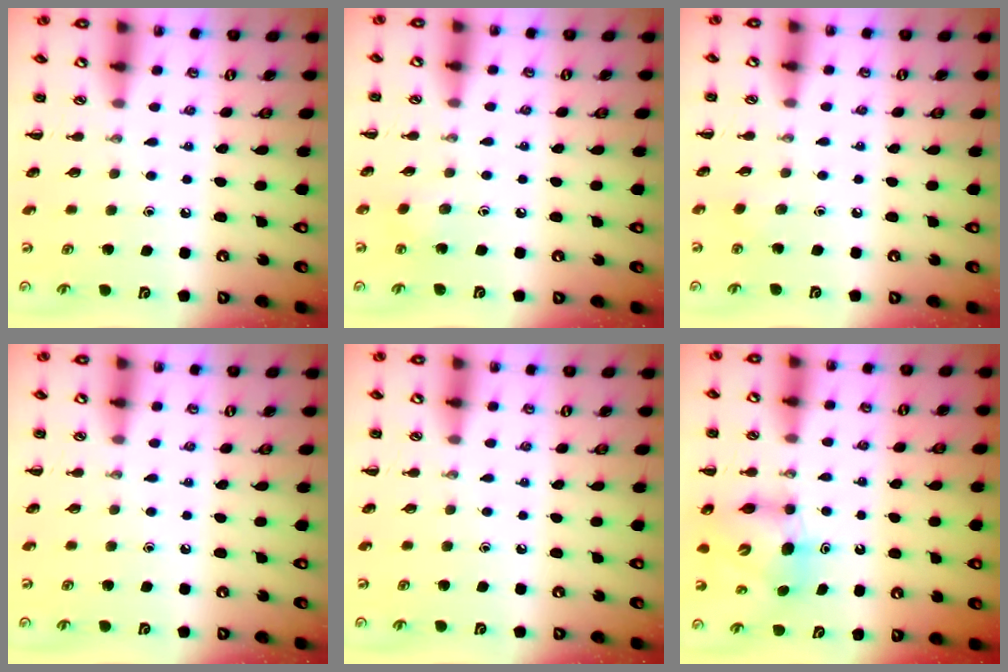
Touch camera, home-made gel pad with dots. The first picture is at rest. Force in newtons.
{"total": 4.8, "press": 4.6, "slide": 1.3}
{"total": 1.7, "press": 1.6, "slide": 0.6}
{"total": 0.0}
{"total": 0.0}
{"total": 6.6, "press": 6.4, "slide": 1.4}